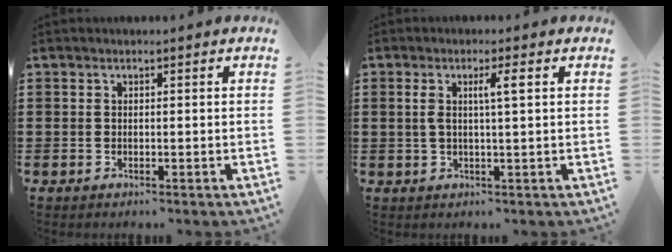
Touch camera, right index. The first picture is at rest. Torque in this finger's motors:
{"motor_torque": [0.16, -0.05, 0.12, 0.05]}